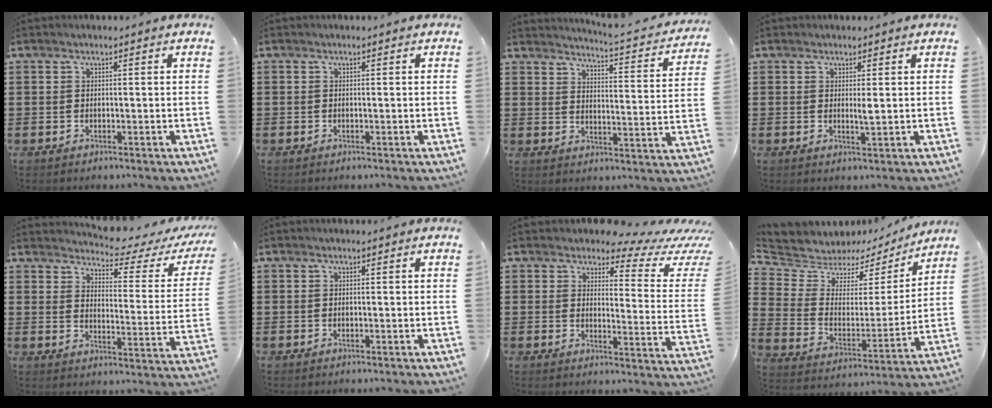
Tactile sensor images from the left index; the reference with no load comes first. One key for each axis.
{"total": 0.0}
{"total": 3.4, "fx": 3.1, "fy": -0.5, "fz": 1.1, "tx": -0.034, "ty": -0.034, "tz": 0.043}
{"total": 1.8, "fx": 0.4, "fy": 0.4, "fz": 1.7, "tx": -0.036, "ty": 0.001, "tz": 0.007}
{"total": 4.1, "fx": 3.7, "fy": 0.4, "fz": 1.5, "tx": -0.039, "ty": -0.034, "tz": 0.054}
{"total": 0.0}
{"total": 4.9, "fx": 4.0, "fy": 1.2, "fz": 2.5, "tx": -0.057, "ty": -0.023, "tz": 0.063}
{"total": 5.7, "fx": 5.2, "fy": 2.5, "fz": 0.0, "tx": -0.043, "ty": -0.038, "tz": 0.088}